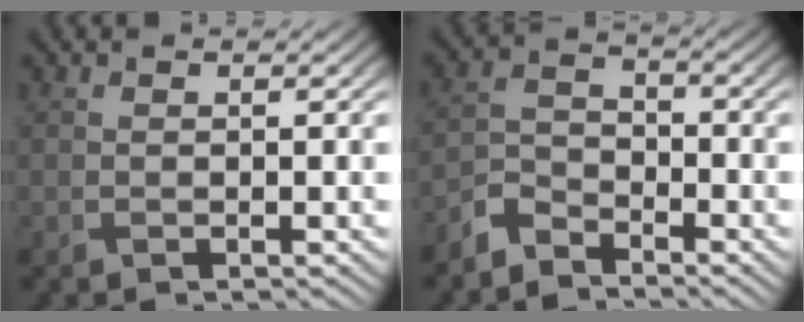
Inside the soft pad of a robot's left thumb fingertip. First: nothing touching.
{"total": 4.4, "force": [-3.8, 1.6, 1.4], "torque": [-0.033, 0.001, -0.092]}